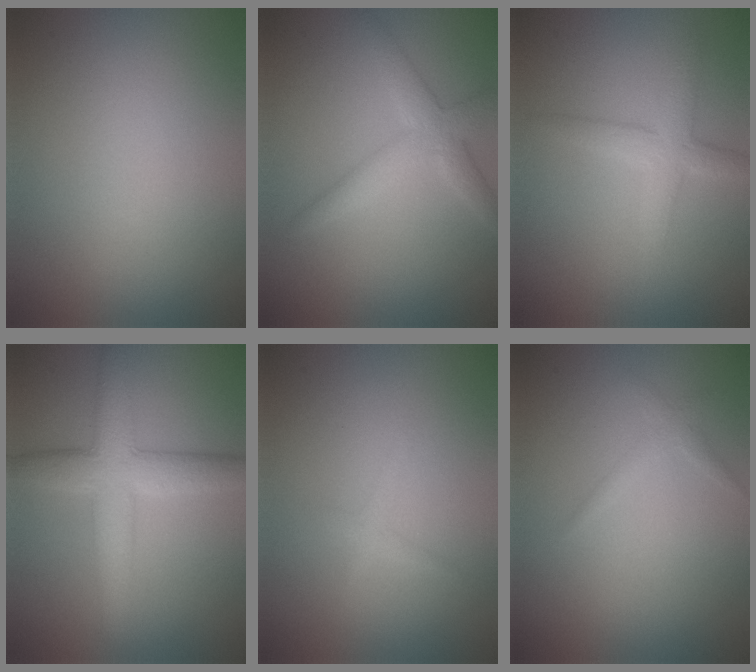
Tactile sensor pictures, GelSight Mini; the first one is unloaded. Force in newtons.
{"total": 3.3, "press": 3.3, "slide": 0.2}
{"total": 2.9, "press": 2.9, "slide": 0.1}
{"total": 5.8, "press": 5.8, "slide": 0.0}
{"total": 0.9, "press": 0.9, "slide": 0.0}
{"total": 1.1, "press": 1.1, "slide": 0.1}